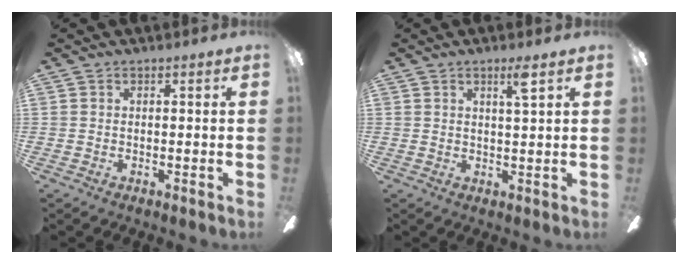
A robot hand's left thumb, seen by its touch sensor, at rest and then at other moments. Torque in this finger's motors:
{"motor_torque": [0.02, -0.05, -0.11, -0.20, 0.02]}